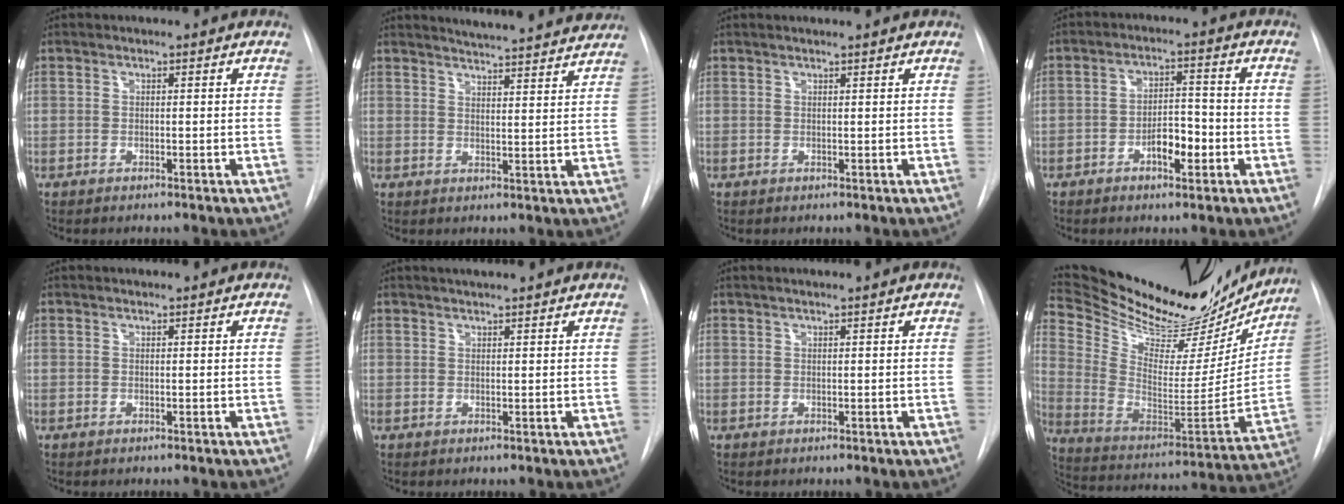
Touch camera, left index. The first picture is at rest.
{"total": 15.3, "force": [14.6, 0.6, 4.6], "torque": [-0.068, -0.025, 0.177]}
{"total": 2.5, "force": [2.2, -0.4, 1.0], "torque": [-0.012, 0.014, 0.030]}
{"total": 5.2, "force": [-2.4, 2.1, 4.2], "torque": [-0.065, 0.005, -0.038]}
{"total": 0.8, "force": [0.8, -0.1, 0.1], "torque": [-0.003, 0.010, 0.017]}
{"total": 3.9, "force": [3.5, -0.3, 1.6], "torque": [-0.021, 0.019, 0.045]}
{"total": 3.3, "force": [2.9, -0.4, 1.5], "torque": [-0.017, 0.018, 0.039]}
{"total": 31.8, "force": [27.6, 9.0, 12.9], "torque": [-0.223, -0.051, 0.392]}